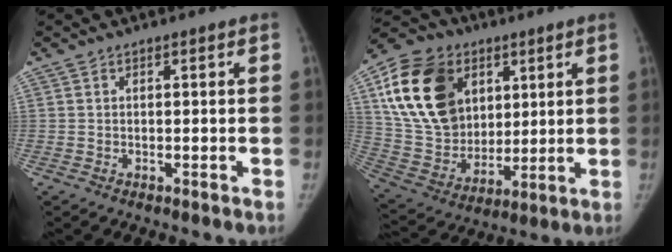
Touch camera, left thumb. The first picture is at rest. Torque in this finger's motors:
{"motor_torque": [1.32, 1.35, 1.69, -1.09, 0.16]}